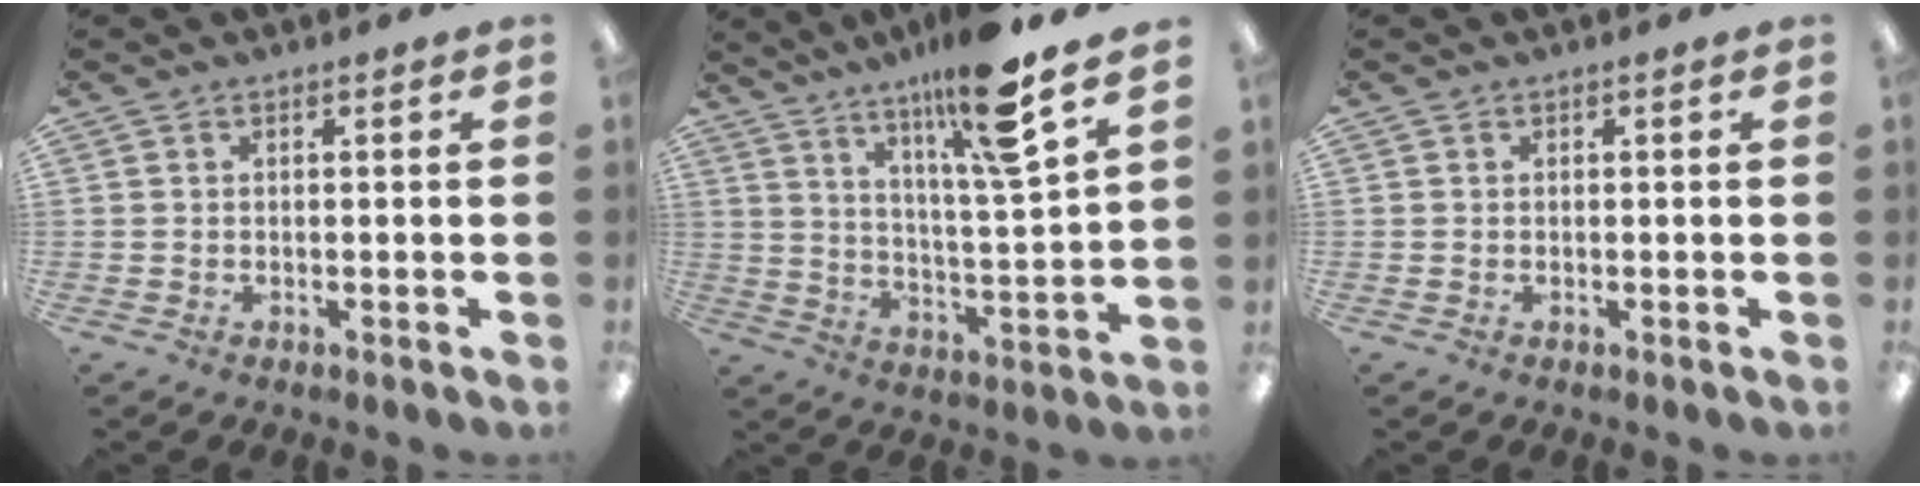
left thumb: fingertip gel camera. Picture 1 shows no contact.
{"total": 15.8, "force": [11.6, 1.0, 10.7], "torque": [-0.190, -0.059, 0.178]}
{"total": 0.0}